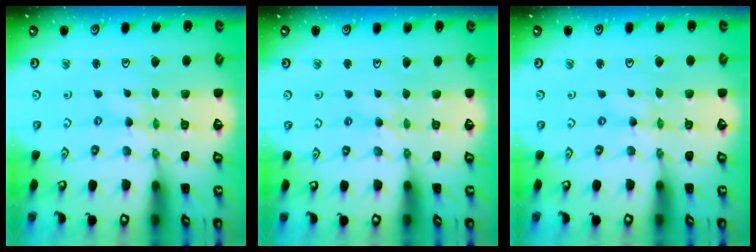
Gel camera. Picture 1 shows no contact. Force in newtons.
{"total": 2.8, "press": 2.8, "slide": 0.5}
{"total": 0.0}